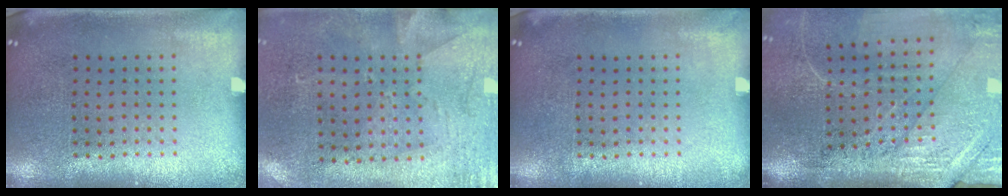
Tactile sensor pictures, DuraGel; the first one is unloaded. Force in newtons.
{"total": 2.8, "press": 2.3, "slide": 1.6}
{"total": 0.0}
{"total": 4.2, "press": 3.6, "slide": 2.1}